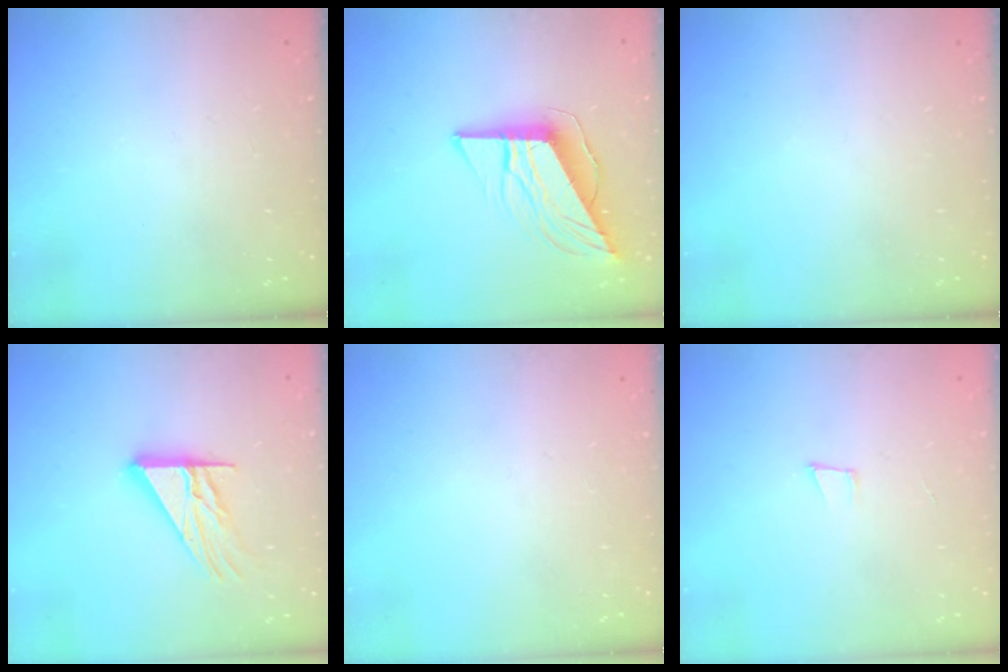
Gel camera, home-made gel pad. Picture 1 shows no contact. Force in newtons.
{"total": 12.4, "press": 12.3, "slide": 1.5}
{"total": 0.0}
{"total": 13.6, "press": 13.5, "slide": 1.3}
{"total": 0.0}
{"total": 3.7, "press": 2.5, "slide": 2.6}